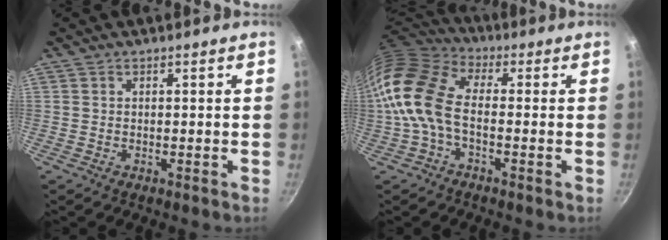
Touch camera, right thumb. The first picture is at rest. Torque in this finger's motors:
{"motor_torque": [-0.40, 1.40, 1.74, -0.28, 0.63]}